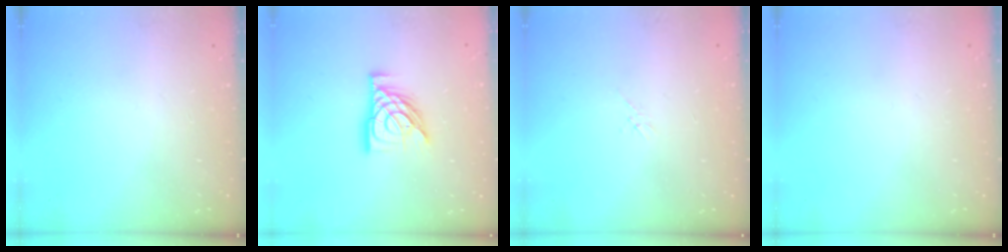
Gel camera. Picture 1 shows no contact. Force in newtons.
{"total": 13.2, "press": 13.2, "slide": 1.1}
{"total": 0.5, "press": 0.5, "slide": 0.2}
{"total": 0.0}